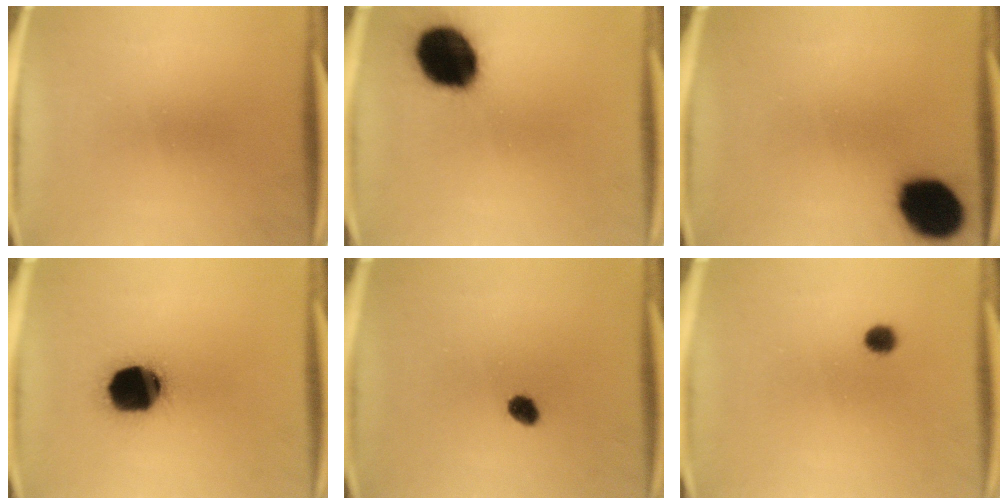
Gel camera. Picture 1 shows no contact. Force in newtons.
{"total": 19.4}
{"total": 15.5}
{"total": 19.1}
{"total": 3.0}
{"total": 2.6}